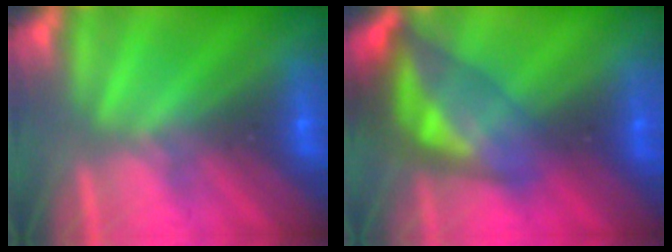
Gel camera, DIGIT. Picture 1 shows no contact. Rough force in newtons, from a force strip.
{"total": 9.1}